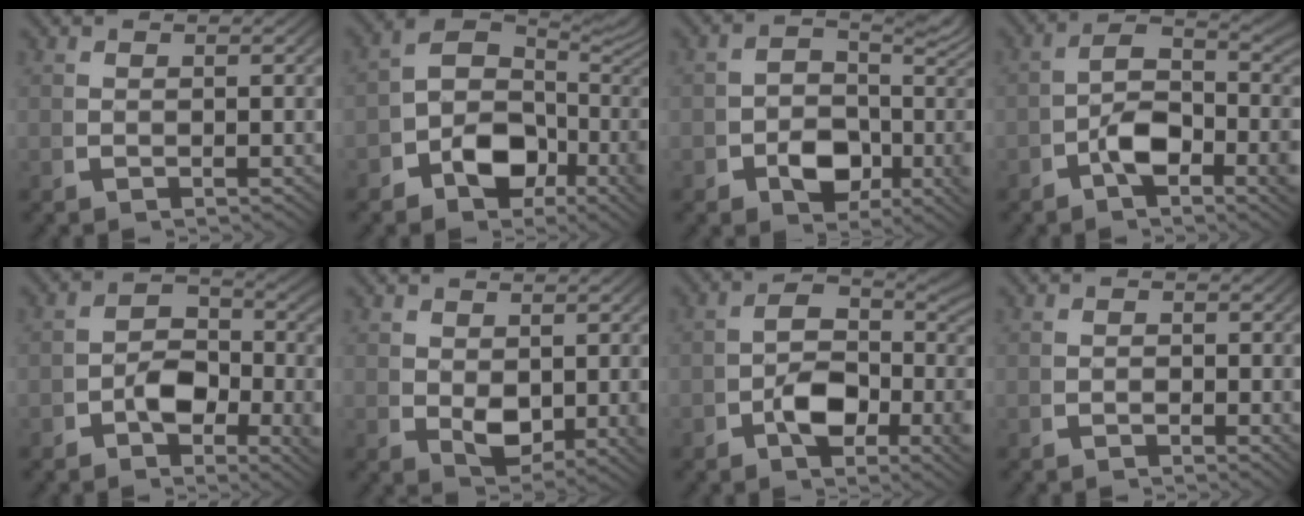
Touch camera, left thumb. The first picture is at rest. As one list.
[{"total": 8.9, "force": [0.2, 6.4, 6.2], "torque": [-0.098, -0.010, -0.008]}, {"total": 6.3, "force": [-0.5, 4.1, 4.7], "torque": [-0.053, -0.011, -0.012]}, {"total": 5.8, "force": [-0.9, 3.3, 4.6], "torque": [-0.089, -0.015, -0.020]}, {"total": 4.7, "force": [-1.0, 3.2, 3.2], "torque": [-0.046, -0.016, -0.018]}, {"total": 3.5, "force": [0.3, 2.2, 2.6], "torque": [-0.047, -0.018, 0.017]}, {"total": 5.7, "force": [-0.7, 3.5, 4.4], "torque": [-0.071, -0.018, -0.016]}, {"total": 1.1, "force": [-0.4, 0.7, 0.7], "torque": [-0.011, 0.000, -0.011]}]